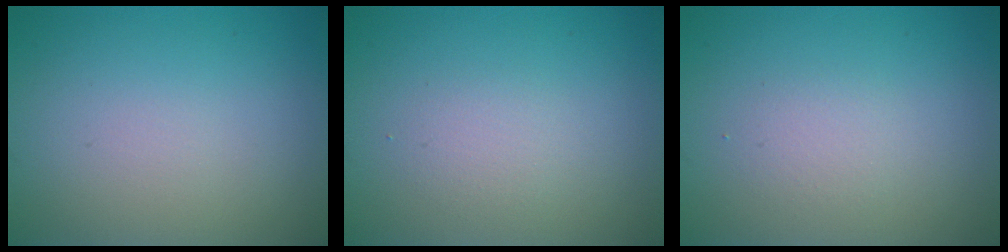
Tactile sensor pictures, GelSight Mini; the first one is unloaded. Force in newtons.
{"total": 1.4, "press": 1.4, "slide": 0.1}
{"total": 1.3, "press": 1.3, "slide": 0.2}